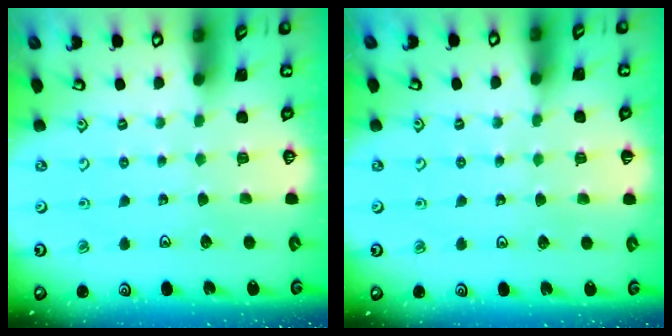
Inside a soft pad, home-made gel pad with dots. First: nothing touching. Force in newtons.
{"total": 2.4, "press": 2.4, "slide": 0.5}